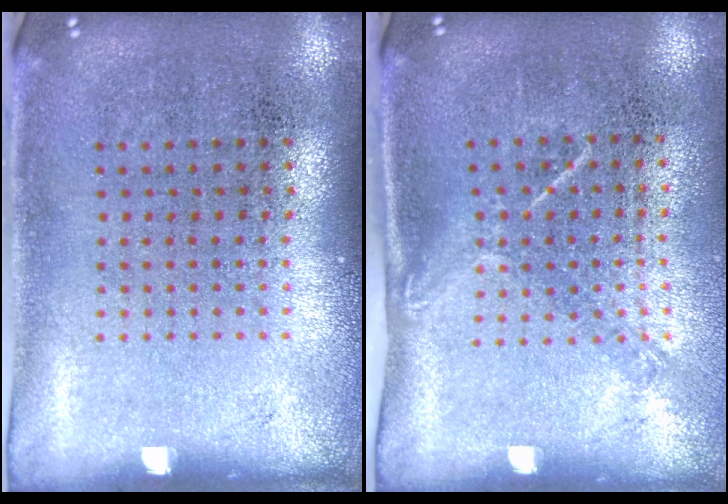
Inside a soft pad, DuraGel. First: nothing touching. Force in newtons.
{"total": 1.4, "press": 1.0, "slide": 1.0}